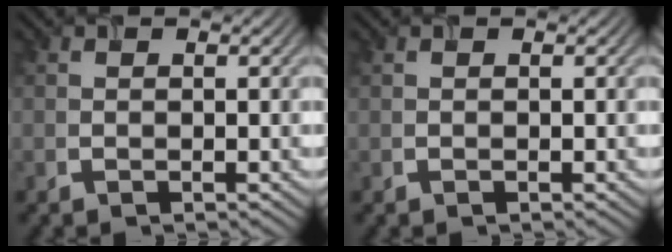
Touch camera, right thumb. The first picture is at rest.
{"total": 0.0}